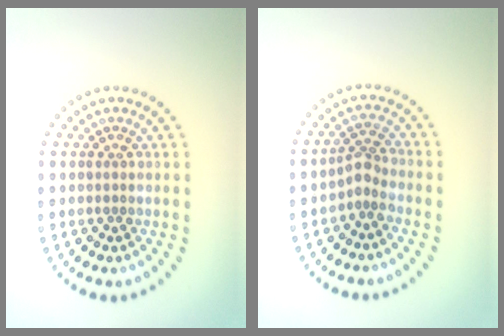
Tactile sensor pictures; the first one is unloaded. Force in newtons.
{"total": 1.8, "press": 1.4, "slide": 1.2}